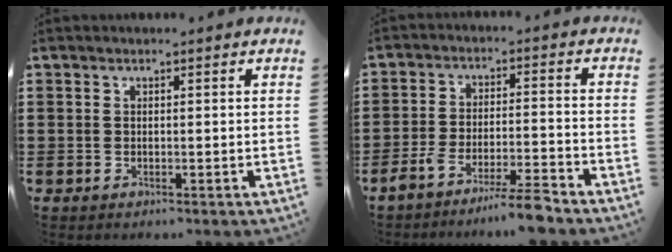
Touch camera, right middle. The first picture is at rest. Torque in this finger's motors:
{"motor_torque": [0.02, -0.29, 0.48, 0.10]}